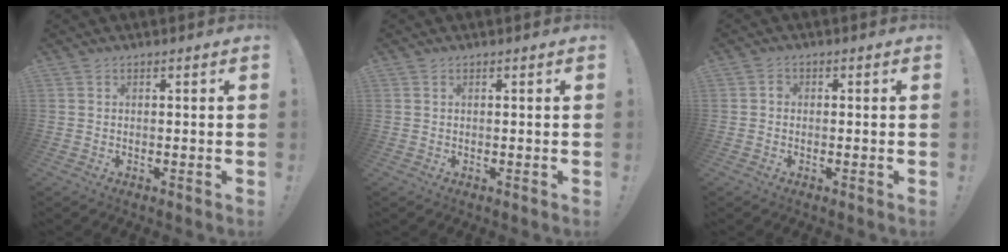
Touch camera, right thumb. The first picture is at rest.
{"total": 0.0}
{"total": 1.3, "force": [-0.4, 1.1, 0.6], "torque": [-0.013, 0.008, -0.006]}